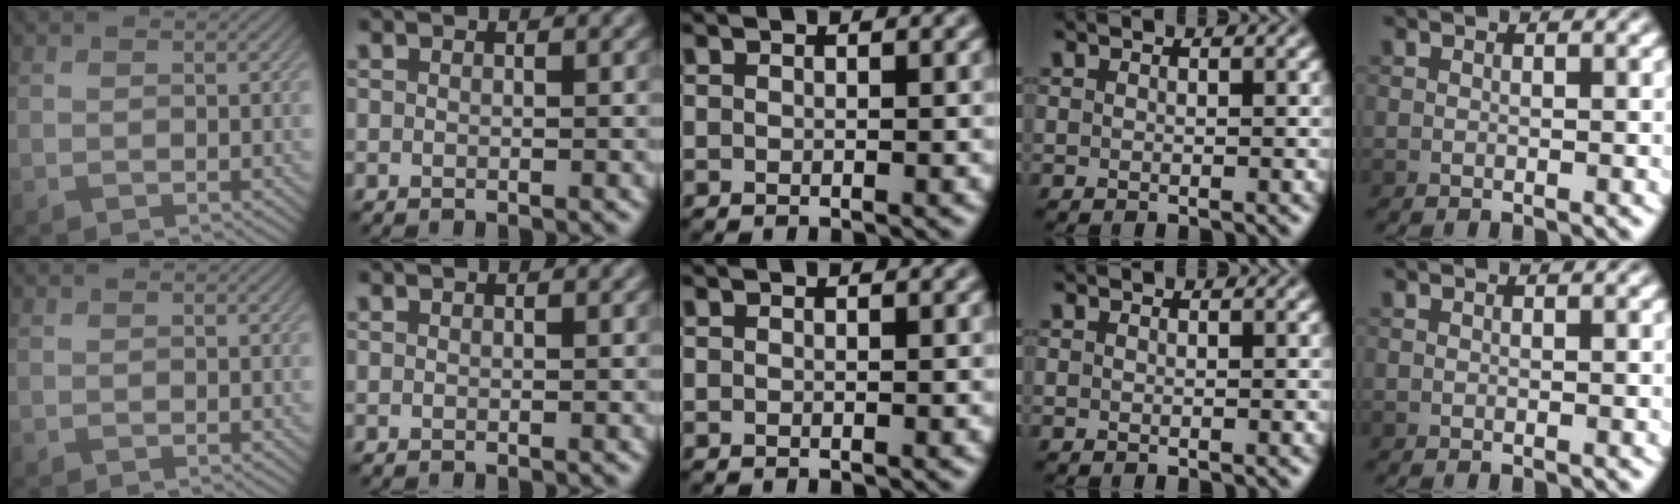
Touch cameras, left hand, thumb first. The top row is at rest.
{}